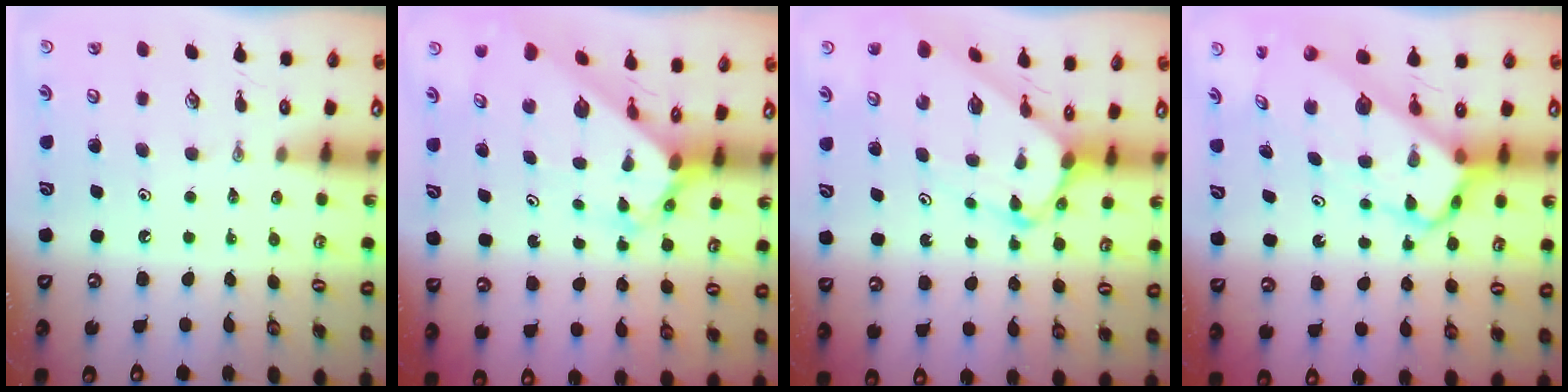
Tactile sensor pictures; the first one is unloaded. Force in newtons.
{"total": 2.7, "press": 2.7, "slide": 0.2}
{"total": 4.4, "press": 4.3, "slide": 0.4}
{"total": 6.6, "press": 6.6, "slide": 0.3}